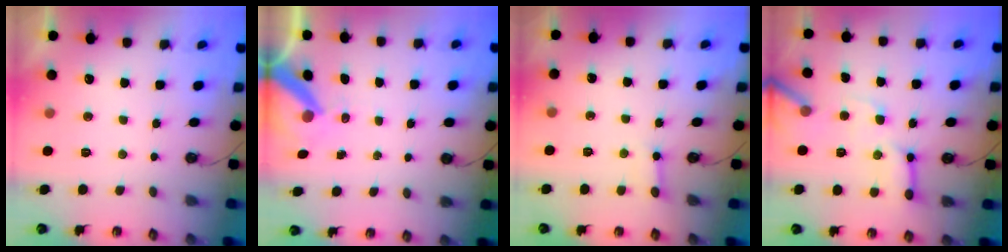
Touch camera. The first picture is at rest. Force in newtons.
{"total": 8.6, "press": 8.5, "slide": 1.3}
{"total": 3.0, "press": 3.0, "slide": 0.5}
{"total": 13.4, "press": 13.3, "slide": 1.5}